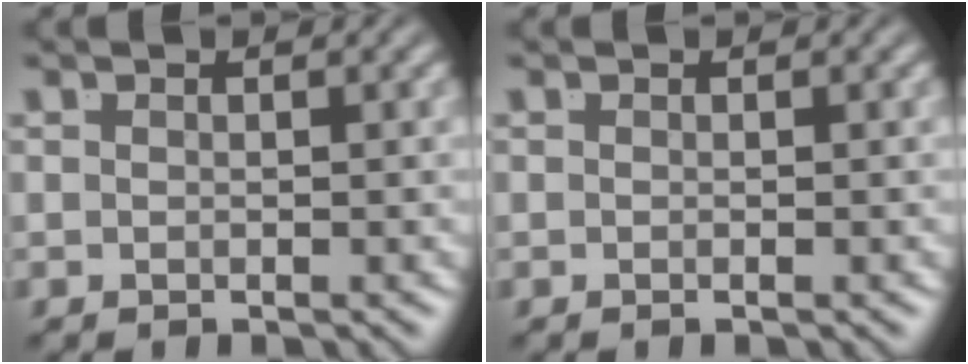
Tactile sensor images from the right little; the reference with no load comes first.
{"total": 0.0}